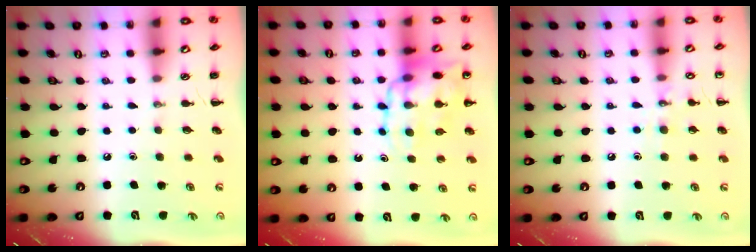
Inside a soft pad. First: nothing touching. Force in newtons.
{"total": 13.9, "press": 13.6, "slide": 3.1}
{"total": 7.4, "press": 7.3, "slide": 1.7}